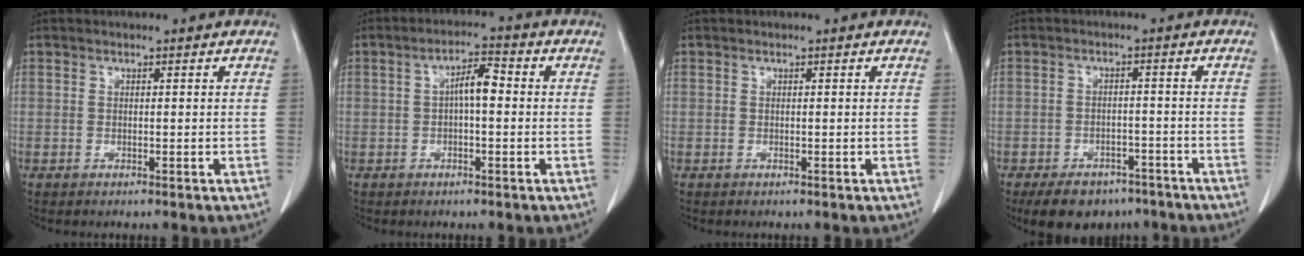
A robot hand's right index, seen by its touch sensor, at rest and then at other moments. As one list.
[{"total": 4.4, "force": [0.1, 1.2, 4.2], "torque": [-0.071, 0.016, -0.001]}, {"total": 0.0}, {"total": 9.1, "force": [-6.7, 5.2, 3.2], "torque": [-0.041, 0.005, -0.096]}]